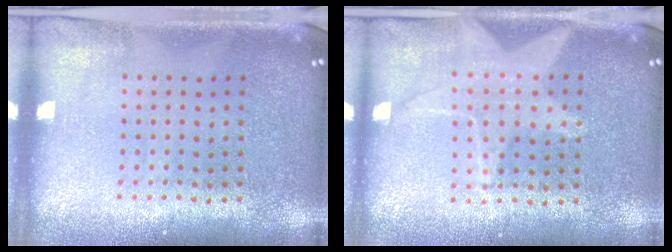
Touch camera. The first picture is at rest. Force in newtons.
{"total": 1.3, "press": 1.3, "slide": 0.3}